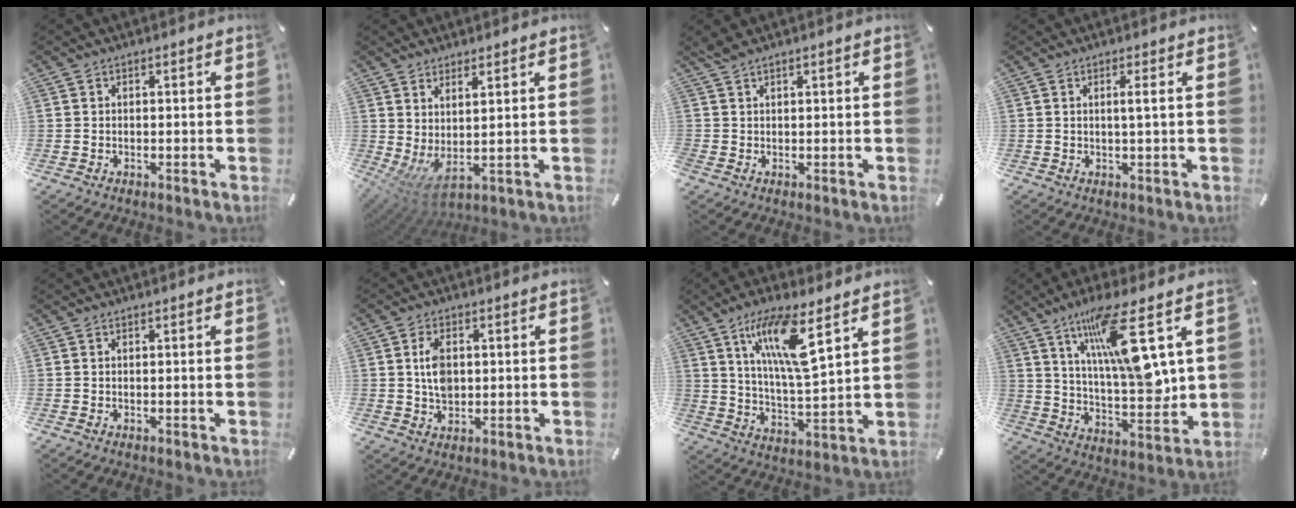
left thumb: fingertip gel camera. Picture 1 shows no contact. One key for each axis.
{"total": 4.7, "fx": 2.4, "fy": 0.6, "fz": 4.0, "tx": -0.109, "ty": -0.048, "tz": 0.041}
{"total": 1.1, "fx": 1.0, "fy": 0.3, "fz": 0.4, "tx": -0.010, "ty": 0.000, "tz": 0.018}
{"total": 2.4, "fx": 0.6, "fy": -0.1, "fz": 2.3, "tx": -0.046, "ty": -0.003, "tz": 0.007}
{"total": 0.7, "fx": 0.1, "fy": 0.0, "fz": 0.7, "tx": -0.010, "ty": 0.000, "tz": 0.000}
{"total": 5.8, "fx": 0.8, "fy": 4.0, "fz": 4.1, "tx": -0.083, "ty": -0.001, "tz": 0.006}
{"total": 13.9, "fx": 7.9, "fy": 3.0, "fz": 11.0, "tx": -0.214, "ty": -0.025, "tz": 0.129}
{"total": 18.4, "fx": 9.0, "fy": 5.2, "fz": 15.2, "tx": -0.281, "ty": -0.041, "tz": 0.139}